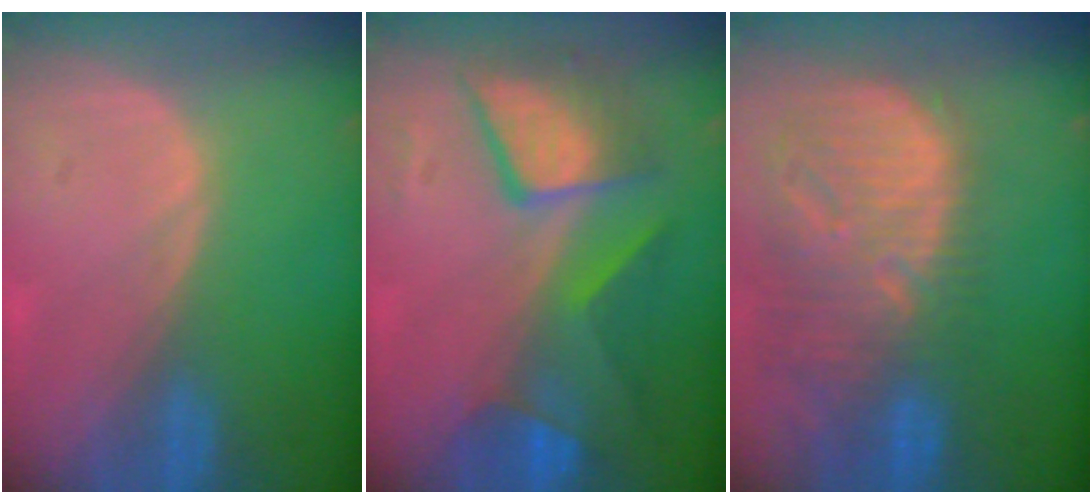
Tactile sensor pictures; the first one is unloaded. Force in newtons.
{"total": 9.2, "press": 9.2, "slide": 0.6}
{"total": 13.5, "press": 11.6, "slide": 6.9}